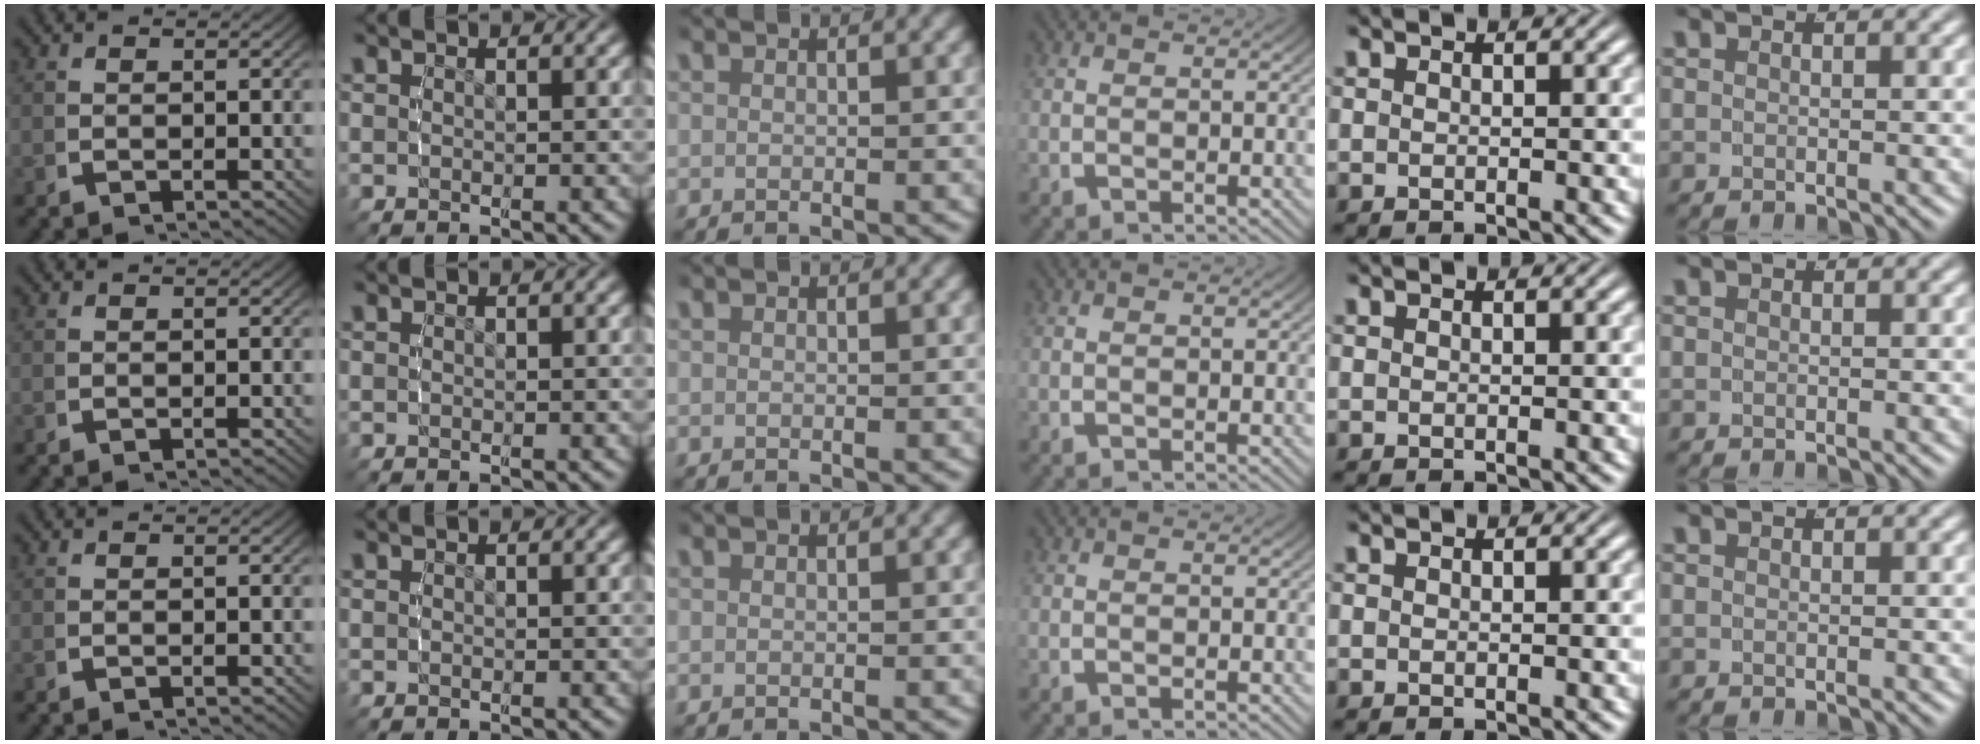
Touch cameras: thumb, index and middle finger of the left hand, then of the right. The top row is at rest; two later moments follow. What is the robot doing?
{"motion": "reach", "object": "paper towel"}